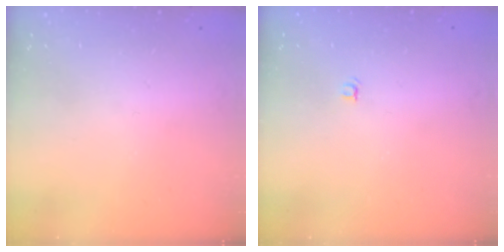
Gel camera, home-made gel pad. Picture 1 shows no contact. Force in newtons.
{"total": 3.4, "press": 3.4, "slide": 0.3}